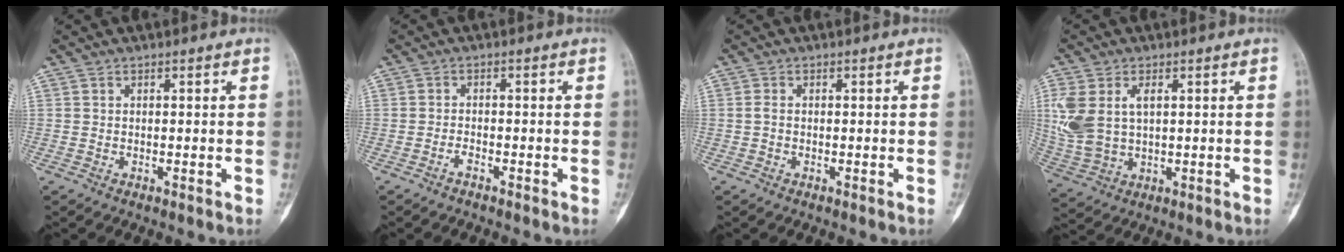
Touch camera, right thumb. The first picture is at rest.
{"total": 1.3, "force": [-1.0, 0.4, 0.6], "torque": [-0.014, 0.007, -0.021]}
{"total": 0.9, "force": [-0.2, 0.7, 0.6], "torque": [-0.014, 0.000, -0.006]}
{"total": 10.8, "force": [2.3, 6.6, 8.2], "torque": [-0.193, 0.004, 0.058]}